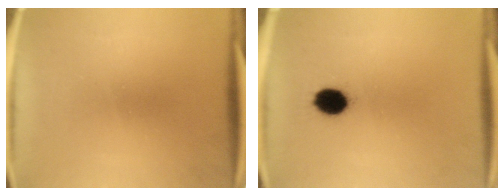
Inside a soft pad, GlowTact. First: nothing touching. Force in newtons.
{"total": 5.7}